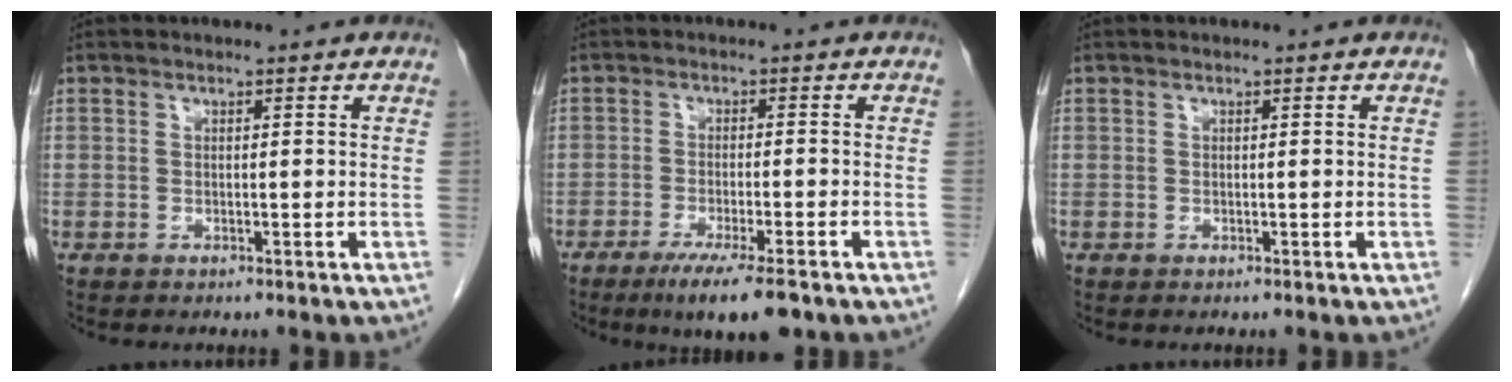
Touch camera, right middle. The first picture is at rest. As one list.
[{"total": 8.1, "force": [-5.5, 0.6, 5.8], "torque": [-0.087, -0.018, -0.085]}, {"total": 0.0}]